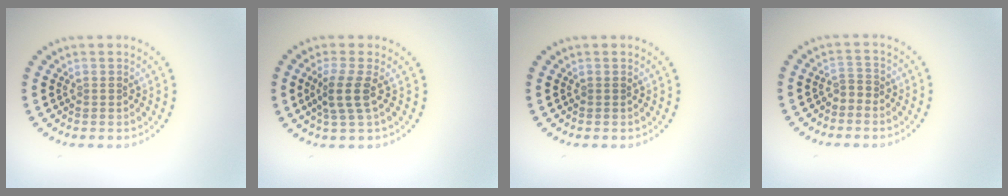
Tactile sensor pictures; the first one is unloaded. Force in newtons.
{"total": 2.7, "press": 2.1, "slide": 1.6}
{"total": 0.0}
{"total": 1.0, "press": 0.8, "slide": 0.7}